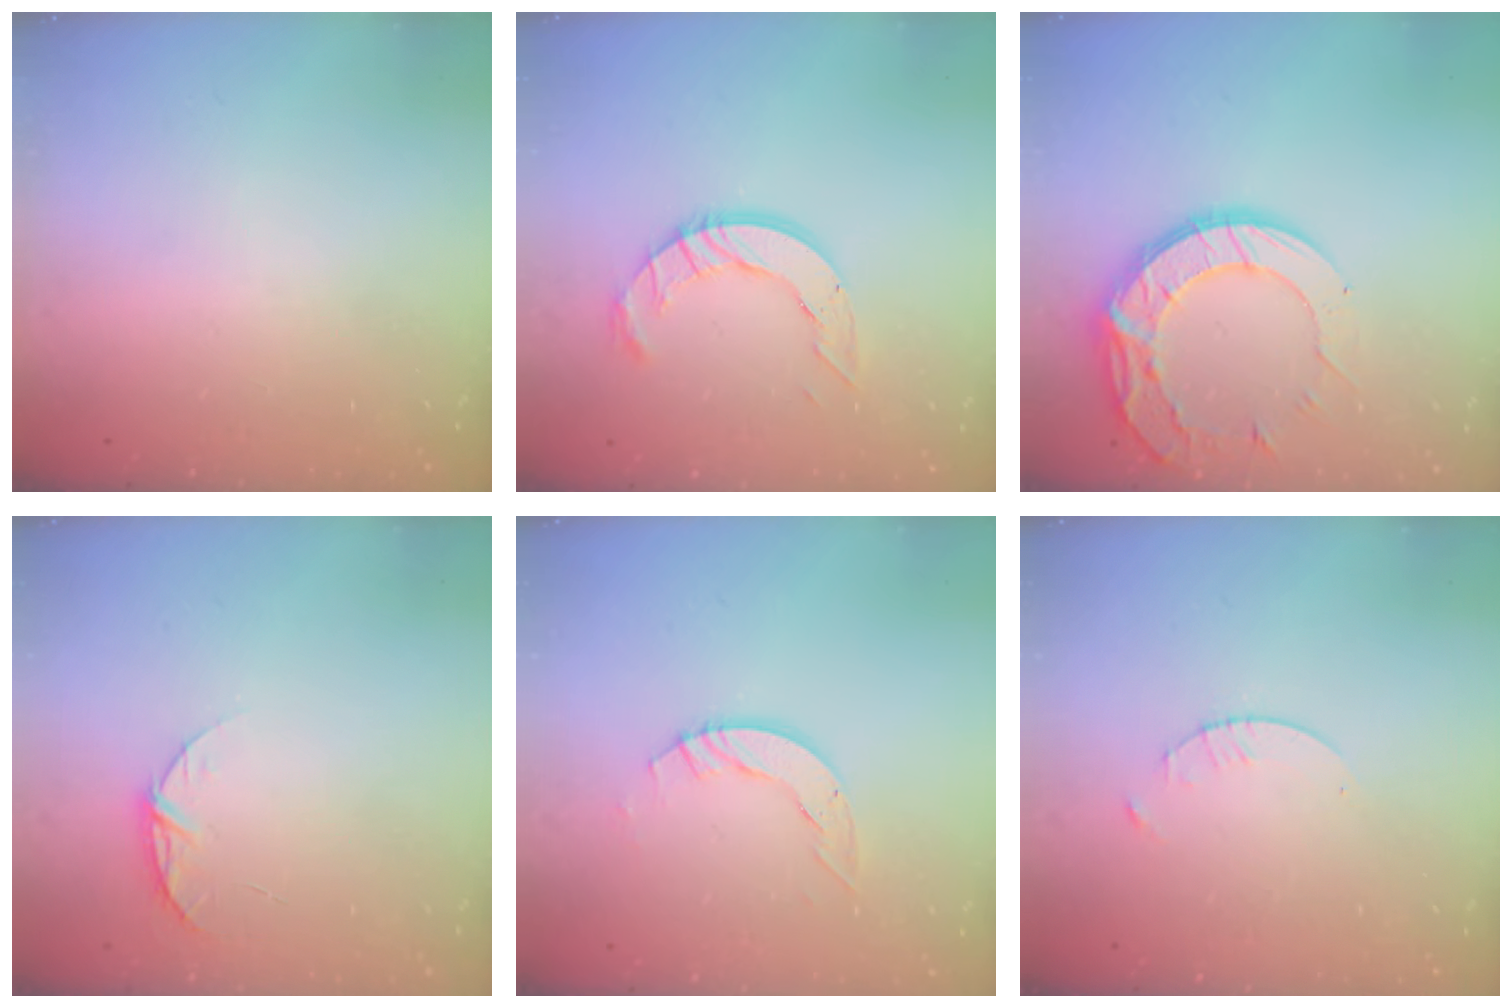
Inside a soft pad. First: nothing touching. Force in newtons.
{"total": 9.7, "press": 9.6, "slide": 0.9}
{"total": 15.1, "press": 15.0, "slide": 1.3}
{"total": 6.1, "press": 6.1, "slide": 0.7}
{"total": 5.0, "press": 5.0, "slide": 0.2}
{"total": 1.3, "press": 1.3, "slide": 0.2}